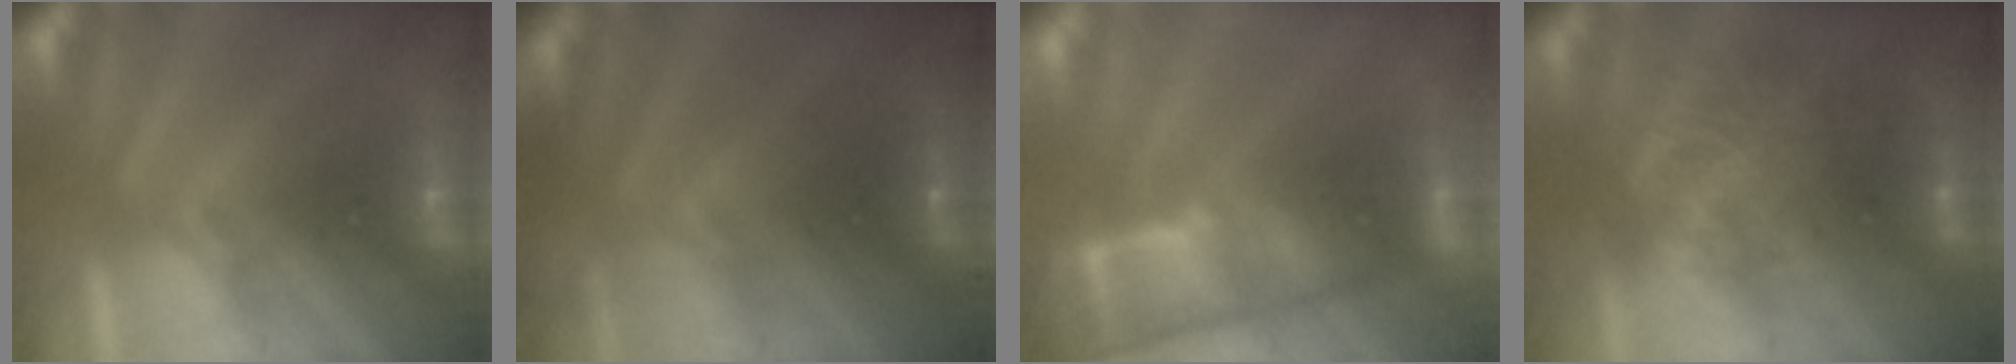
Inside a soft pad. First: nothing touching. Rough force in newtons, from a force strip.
{"total": 8.7}
{"total": 7.2}
{"total": 7.8}